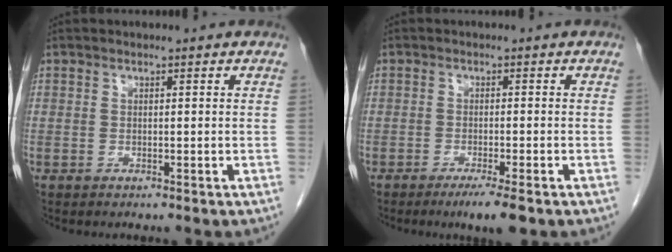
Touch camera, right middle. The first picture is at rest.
{"total": 4.3, "force": [-2.8, 0.1, 3.2], "torque": [-0.049, -0.013, -0.044]}